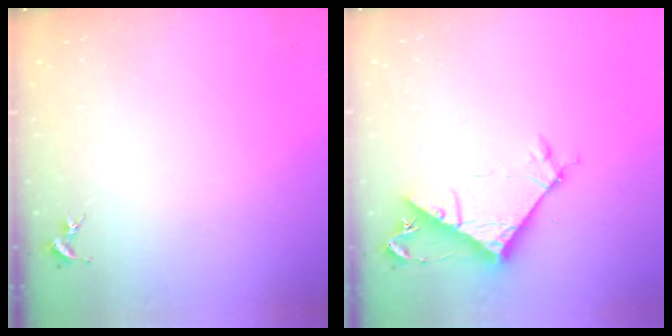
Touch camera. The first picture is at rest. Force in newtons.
{"total": 7.7, "press": 7.7, "slide": 0.8}